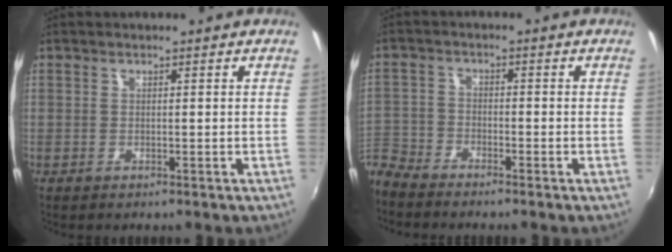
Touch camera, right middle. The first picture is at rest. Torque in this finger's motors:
{"motor_torque": [0.05, -0.14, 0.11, 0.04]}